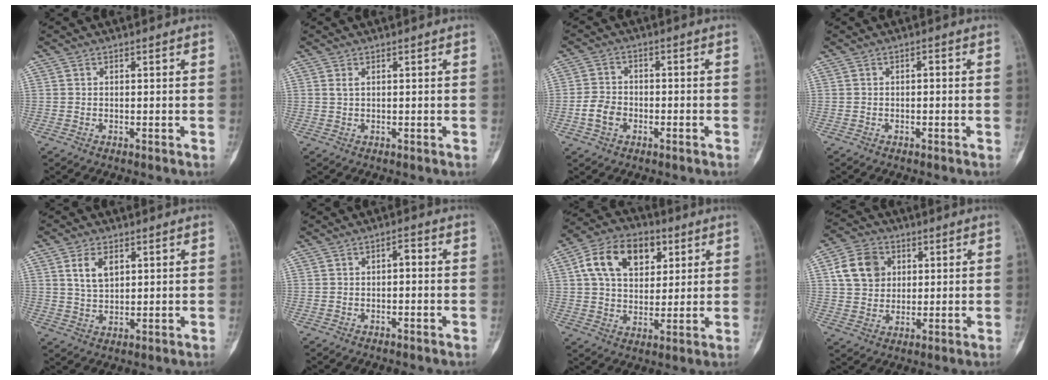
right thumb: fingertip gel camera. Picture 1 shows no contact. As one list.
[{"total": 0.8, "force": [0.4, 0.3, 0.6], "torque": [-0.015, 0.005, 0.010]}, {"total": 5.0, "force": [-1.9, 3.6, 2.9], "torque": [-0.048, 0.017, -0.038]}, {"total": 0.8, "force": [-0.1, 0.4, 0.7], "torque": [-0.007, 0.005, -0.005]}, {"total": 5.3, "force": [2.2, 3.1, 3.7], "torque": [-0.057, -0.010, 0.044]}, {"total": 1.8, "force": [-0.2, 0.9, 1.5], "torque": [-0.017, 0.013, -0.009]}, {"total": 14.9, "force": [5.3, 9.9, 9.8], "torque": [-0.143, 0.001, 0.088]}, {"total": 9.4, "force": [2.7, 7.7, 4.6], "torque": [-0.059, 0.000, 0.047]}]